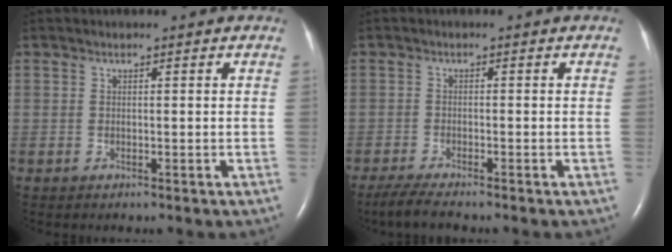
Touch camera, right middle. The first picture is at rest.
{"total": 3.8, "force": [-3.2, 0.0, 2.1], "torque": [-0.049, -0.014, -0.060]}